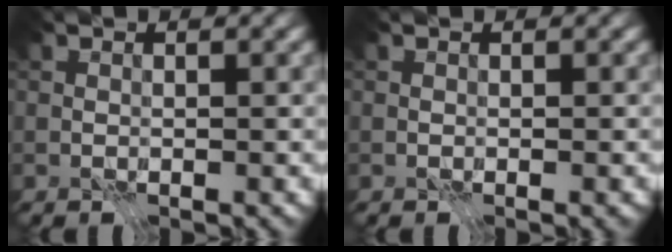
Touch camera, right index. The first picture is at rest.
{"total": 0.0}